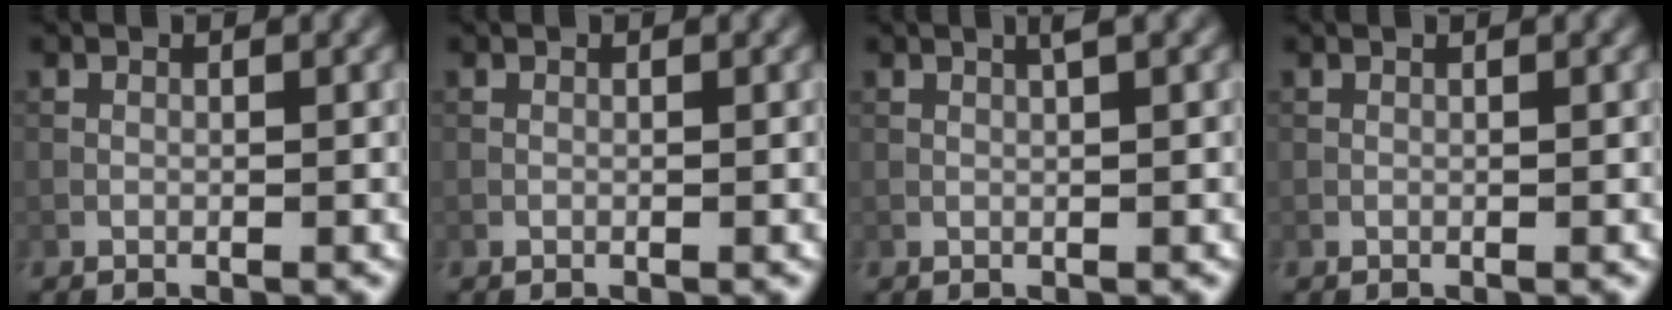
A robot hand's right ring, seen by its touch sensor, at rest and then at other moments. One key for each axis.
{"total": 0.0}
{"total": 0.9, "fx": 0.4, "fy": -0.1, "fz": 0.8, "tx": -0.017, "ty": 0.004, "tz": 0.006}
{"total": 0.0}